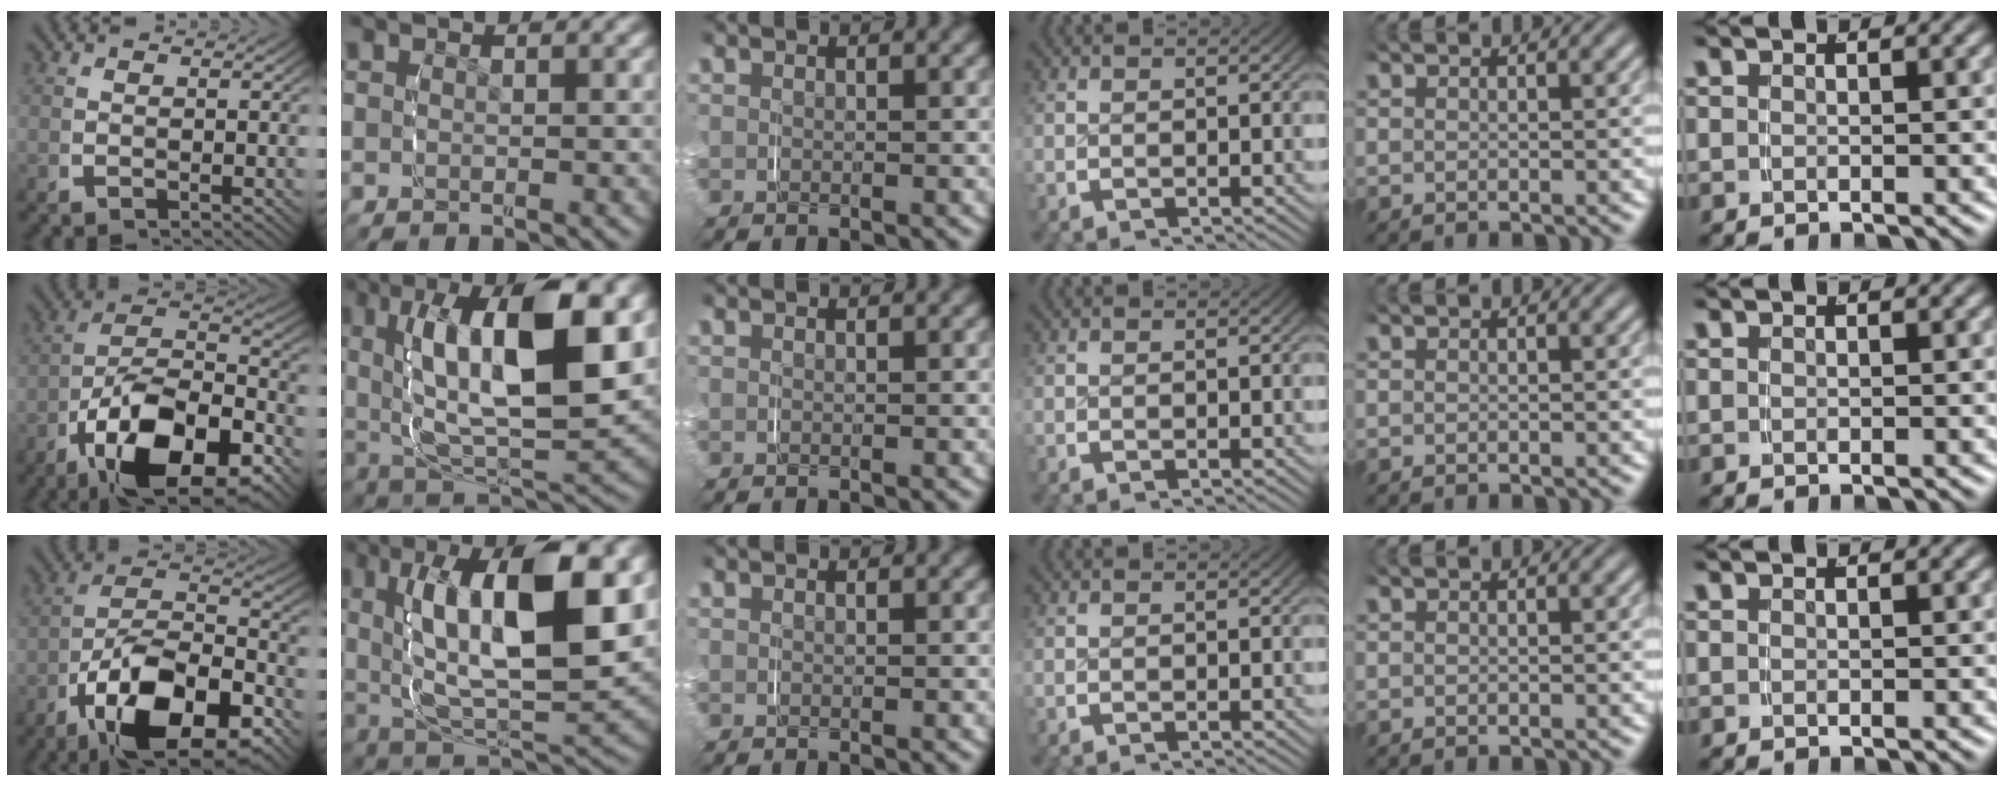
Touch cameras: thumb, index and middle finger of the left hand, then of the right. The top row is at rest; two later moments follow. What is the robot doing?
{"motion": "grasp_and_lifting", "object": "key"}